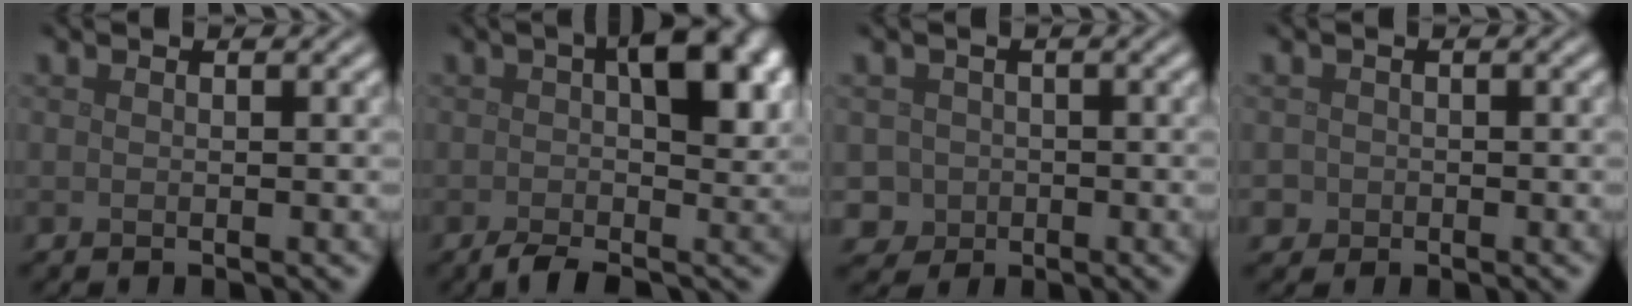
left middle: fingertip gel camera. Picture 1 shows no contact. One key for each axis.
{"total": 8.3, "fx": -0.4, "fy": 3.8, "fz": 7.4, "tx": -0.109, "ty": 0.008, "tz": -0.018}
{"total": 2.6, "fx": -0.9, "fy": 2.5, "fz": 0.0, "tx": 0.019, "ty": 0.000, "tz": -0.011}
{"total": 1.1, "fx": -0.3, "fy": 1.1, "fz": -0.1, "tx": 0.008, "ty": 0.000, "tz": -0.006}